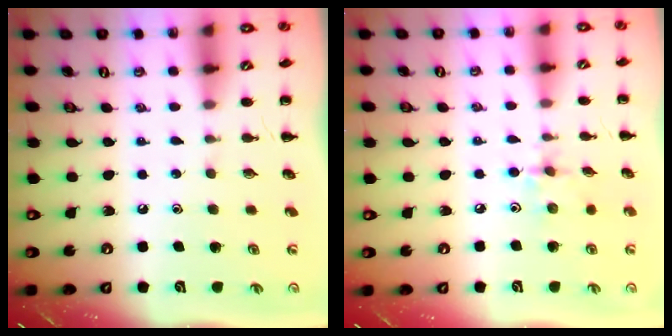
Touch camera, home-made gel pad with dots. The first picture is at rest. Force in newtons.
{"total": 2.7, "press": 2.7, "slide": 0.5}